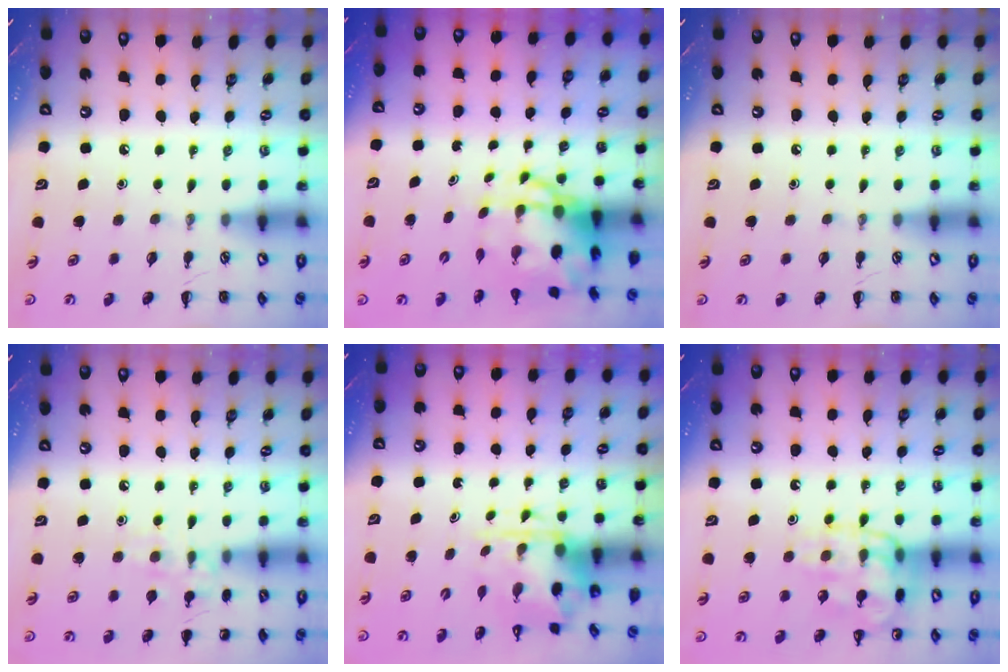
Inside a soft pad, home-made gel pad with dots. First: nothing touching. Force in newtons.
{"total": 6.9, "press": 6.6, "slide": 1.7}
{"total": 0.0}
{"total": 8.9, "press": 8.7, "slide": 1.5}
{"total": 3.9, "press": 3.8, "slide": 0.9}
{"total": 15.8, "press": 15.7, "slide": 0.6}